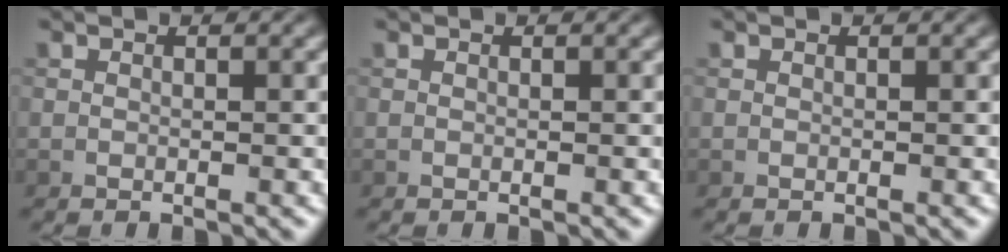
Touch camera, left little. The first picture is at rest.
{"total": 0.0}
{"total": 0.0}